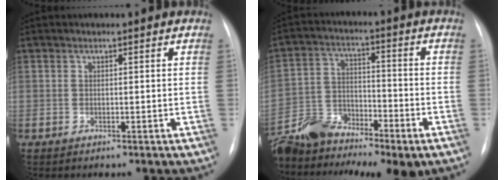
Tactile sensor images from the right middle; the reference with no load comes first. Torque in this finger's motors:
{"motor_torque": [-0.08, -0.39, 0.04, 0.01]}